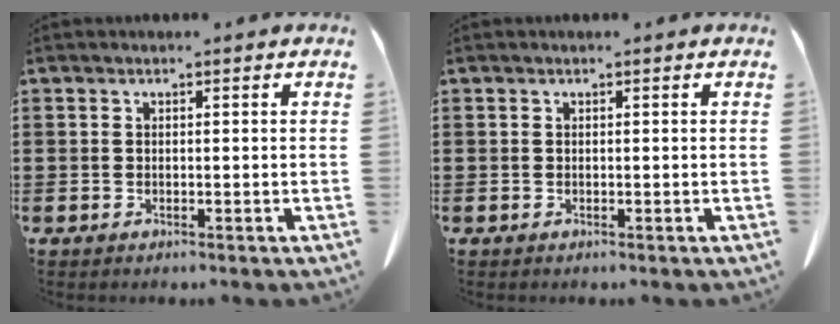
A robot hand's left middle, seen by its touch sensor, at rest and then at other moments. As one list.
[{"total": 0.0}]